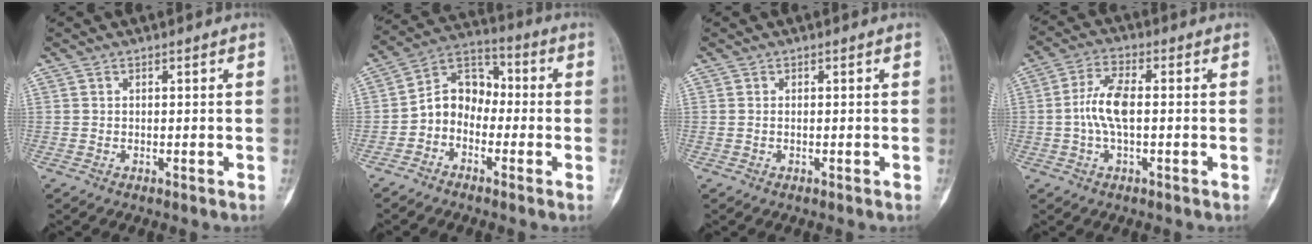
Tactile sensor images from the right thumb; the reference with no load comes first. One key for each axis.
{"total": 8.6, "fx": -2.3, "fy": 6.8, "fz": 4.8, "tx": -0.057, "ty": 0.048, "tz": -0.058}
{"total": 0.0}
{"total": 7.4, "fx": -0.3, "fy": 3.0, "fz": 6.7, "tx": -0.148, "ty": 0.016, "tz": -0.012}